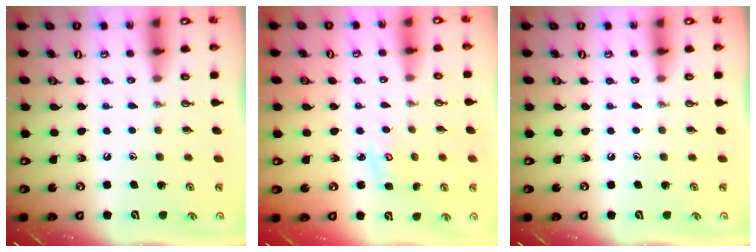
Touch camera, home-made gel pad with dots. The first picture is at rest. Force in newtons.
{"total": 2.3, "press": 2.2, "slide": 0.3}
{"total": 0.0}